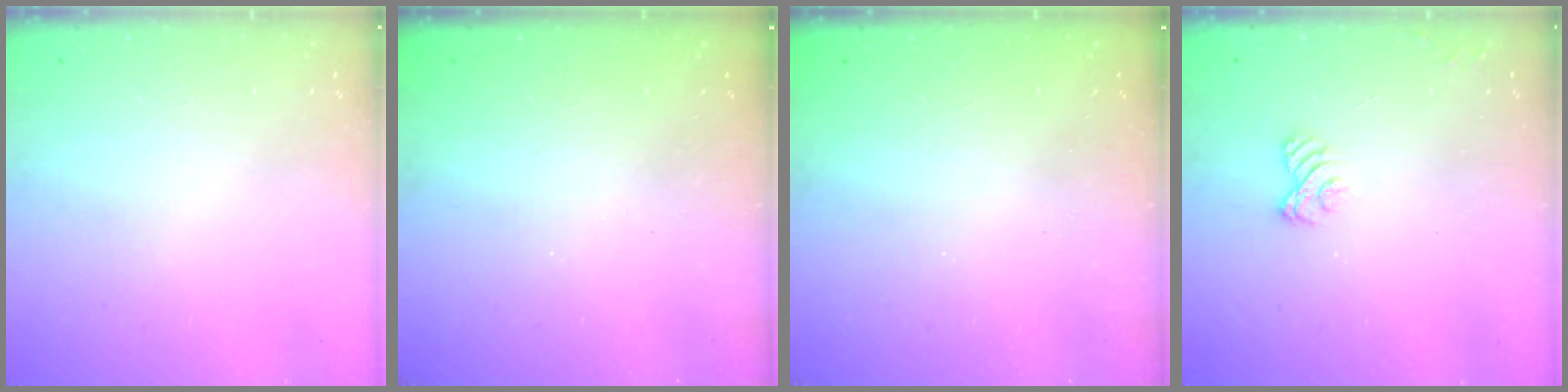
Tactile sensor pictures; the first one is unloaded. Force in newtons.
{"total": 2.2, "press": 2.1, "slide": 0.8}
{"total": 2.5, "press": 2.4, "slide": 0.8}
{"total": 3.3, "press": 3.1, "slide": 1.3}